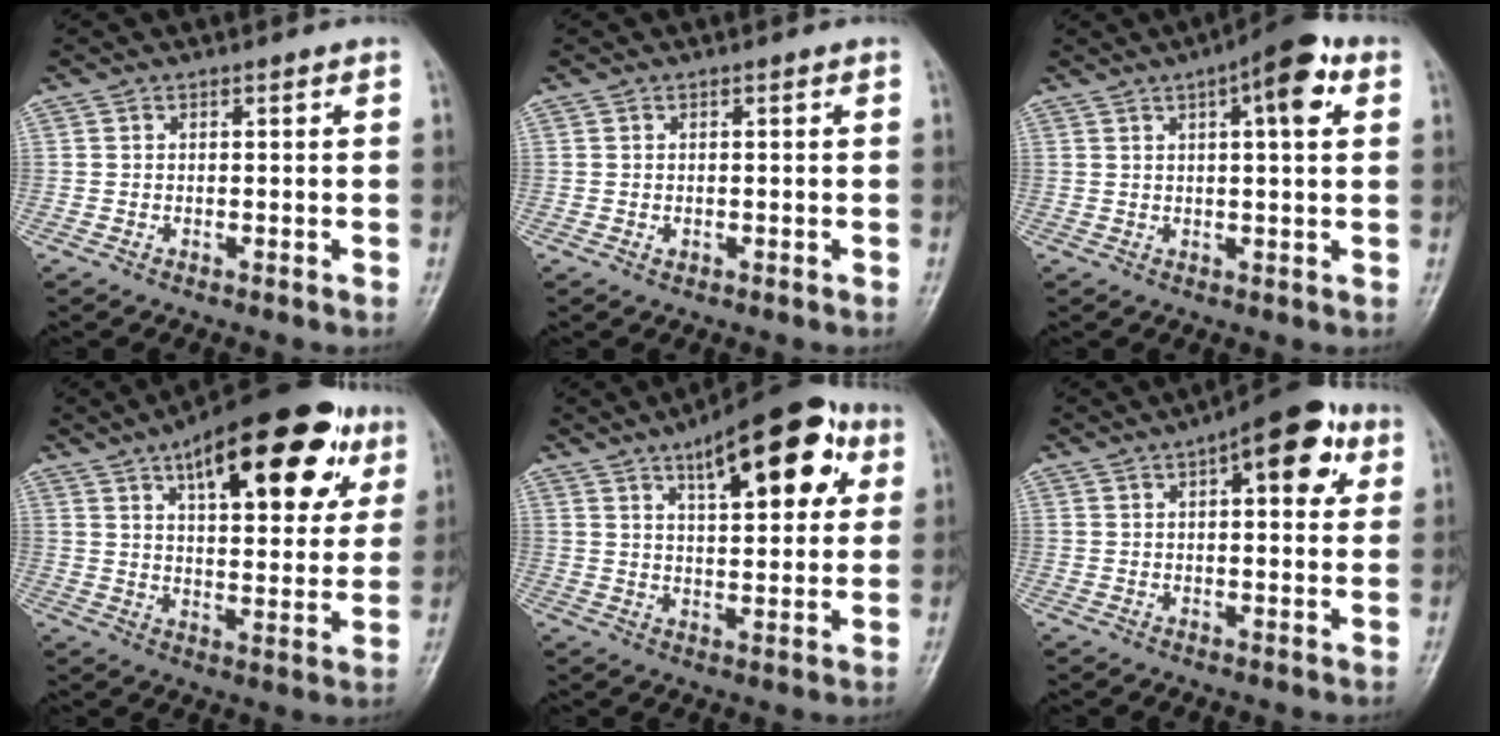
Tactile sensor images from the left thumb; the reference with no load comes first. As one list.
[{"total": 1.0, "force": [-0.1, 0.7, 0.6], "torque": [-0.005, 0.001, -0.001]}, {"total": 9.4, "force": [3.7, 2.8, 8.1], "torque": [-0.106, 0.006, 0.046]}, {"total": 24.7, "force": [11.9, 10.1, 19.1], "torque": [-0.244, -0.013, 0.172]}, {"total": 18.0, "force": [8.0, 7.1, 14.4], "torque": [-0.163, -0.010, 0.110]}, {"total": 12.2, "force": [5.1, 5.0, 10.0], "torque": [-0.100, 0.003, 0.058]}]